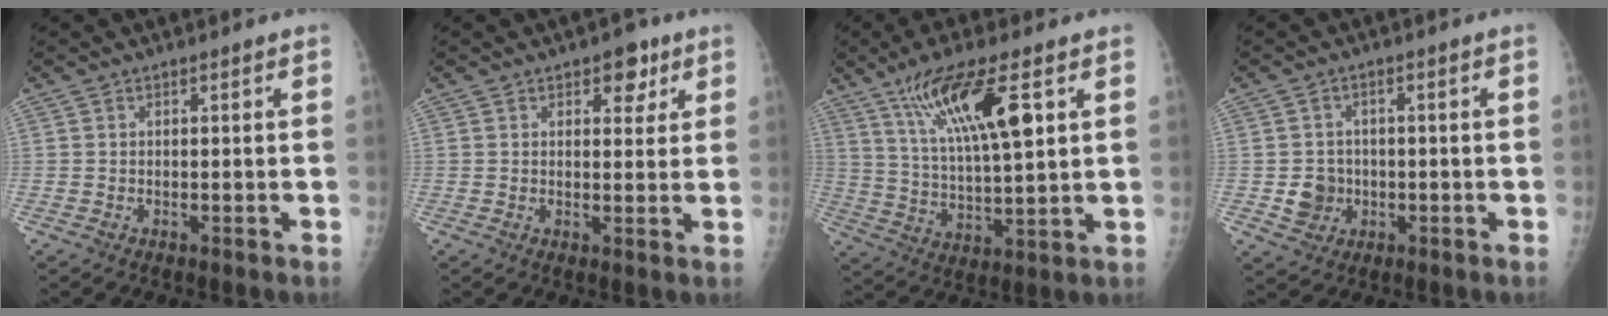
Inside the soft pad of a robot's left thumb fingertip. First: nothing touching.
{"total": 4.7, "force": [2.6, 2.8, 2.8], "torque": [-0.007, -0.008, 0.029]}
{"total": 15.1, "force": [6.7, 3.3, 13.1], "torque": [-0.240, -0.021, 0.128]}
{"total": 4.6, "force": [-0.9, 4.2, 1.5], "torque": [-0.001, 0.006, -0.010]}